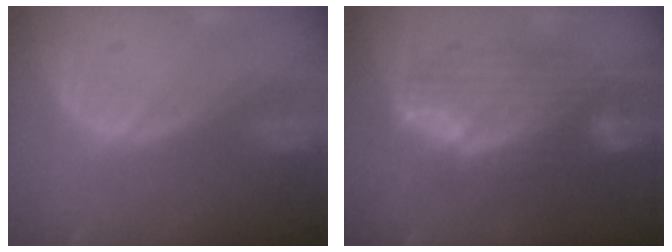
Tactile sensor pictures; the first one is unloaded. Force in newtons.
{"total": 9.1, "press": 9.0, "slide": 0.5}